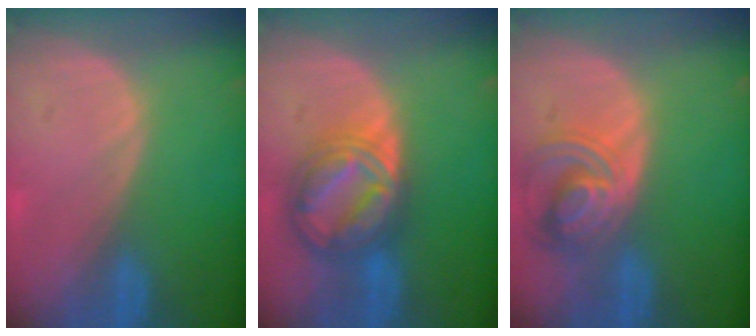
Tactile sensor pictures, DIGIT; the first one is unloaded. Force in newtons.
{"total": 8.9, "press": 8.9, "slide": 0.8}
{"total": 7.7, "press": 6.9, "slide": 3.4}